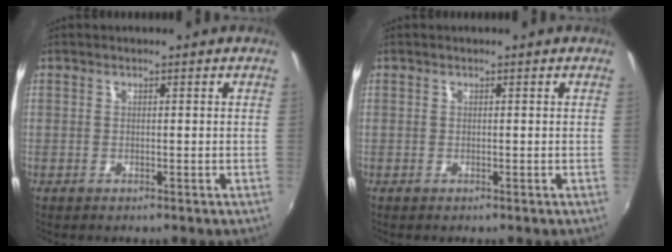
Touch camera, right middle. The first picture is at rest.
{"total": 0.0}